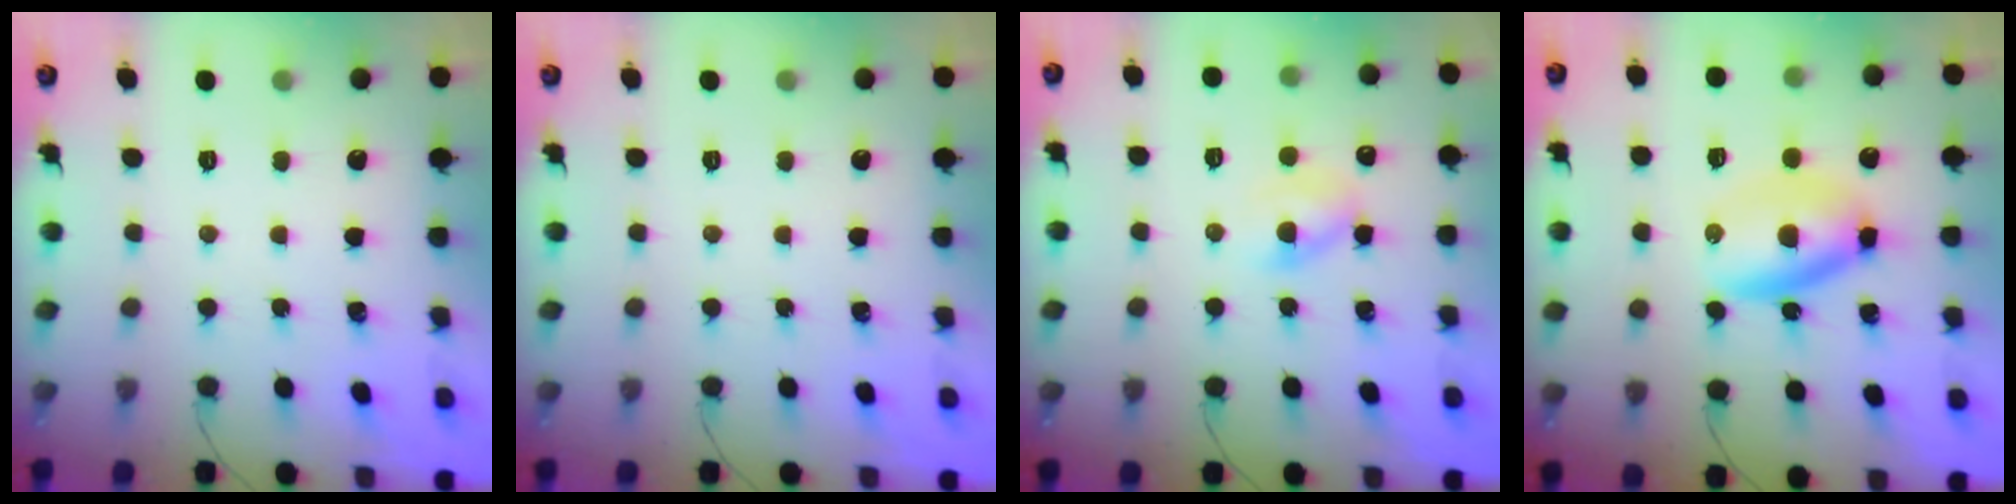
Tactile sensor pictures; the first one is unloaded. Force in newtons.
{"total": 0.0}
{"total": 3.7, "press": 3.5, "slide": 1.0}
{"total": 6.3, "press": 6.1, "slide": 1.3}